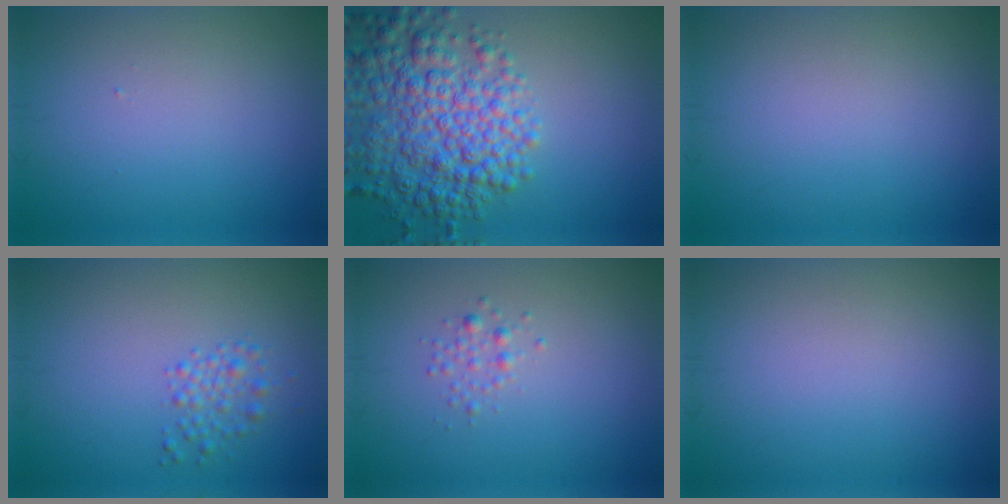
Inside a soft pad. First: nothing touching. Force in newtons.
{"total": 8.1, "press": 8.1, "slide": 0.3}
{"total": 0.0}
{"total": 1.8, "press": 1.8, "slide": 0.1}
{"total": 1.1, "press": 1.1, "slide": 0.0}
{"total": 0.0}